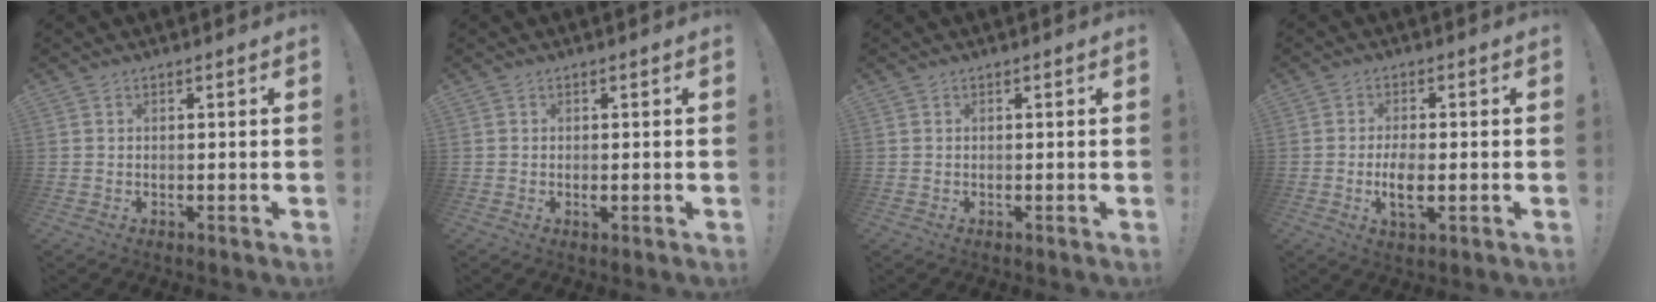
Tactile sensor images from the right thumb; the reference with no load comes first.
{"total": 0.6, "force": [-0.2, 0.3, 0.5], "torque": [-0.003, -0.004, -0.004]}
{"total": 0.0}
{"total": 6.2, "force": [-1.4, 2.4, 5.5], "torque": [-0.096, -0.011, -0.027]}